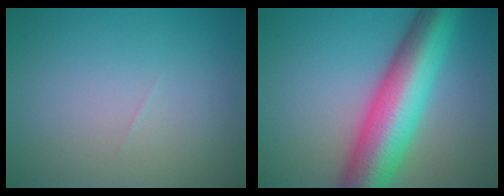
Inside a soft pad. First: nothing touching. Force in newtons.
{"total": 11.2, "press": 11.2, "slide": 0.2}